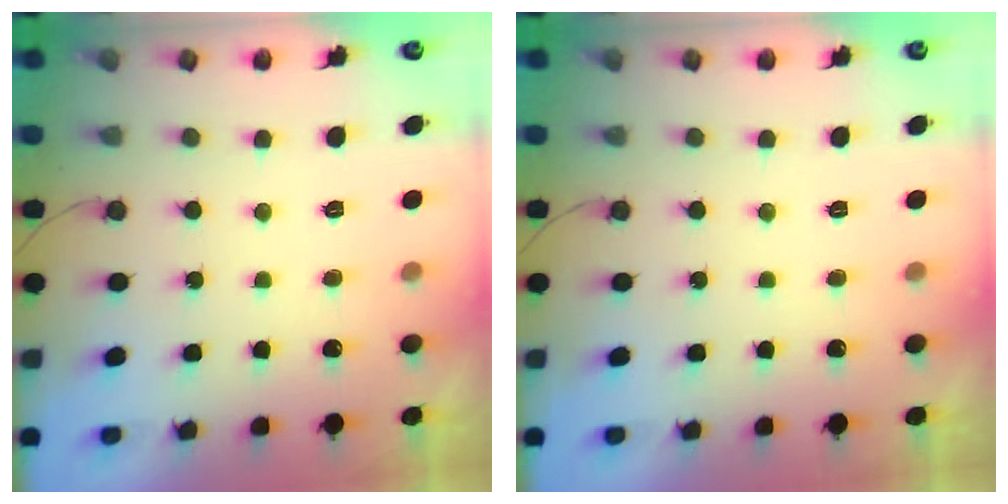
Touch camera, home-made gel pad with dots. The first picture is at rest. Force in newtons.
{"total": 0.0}